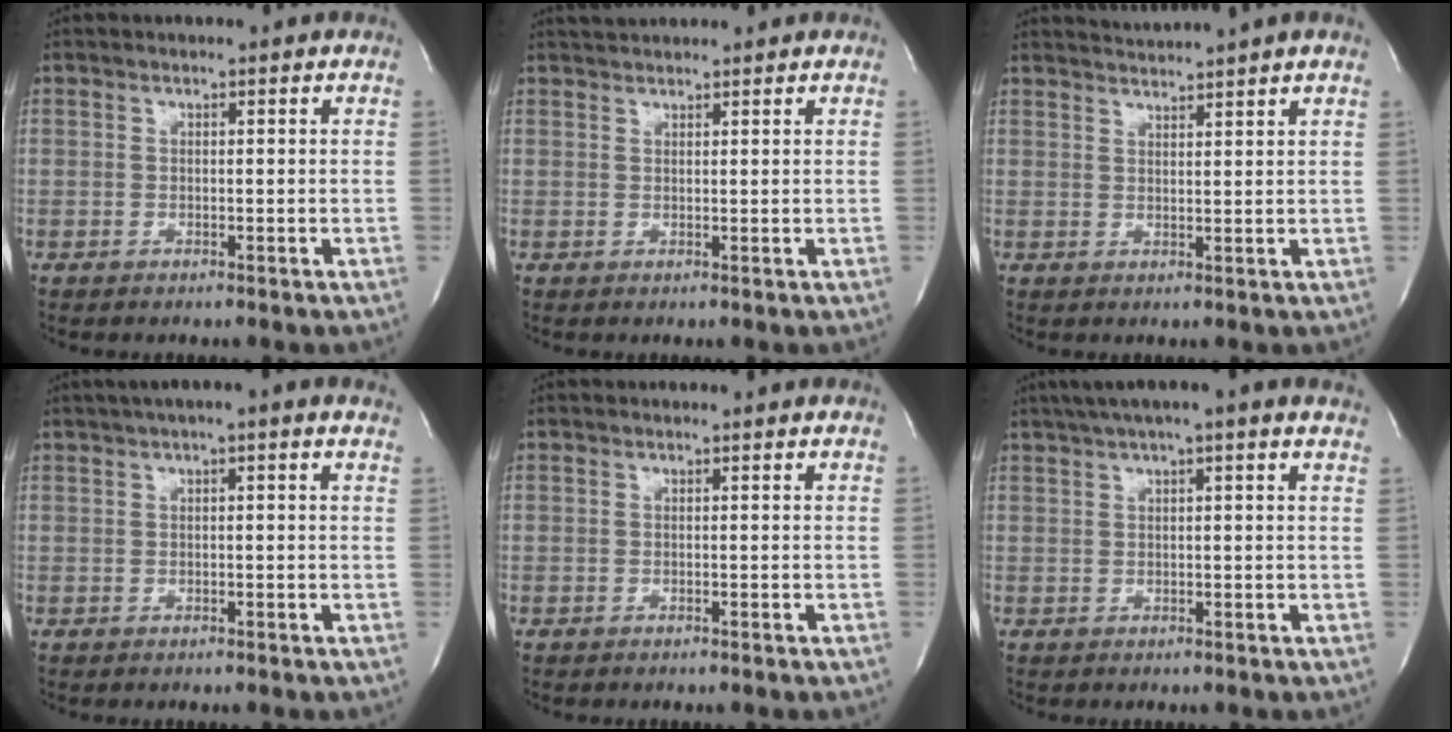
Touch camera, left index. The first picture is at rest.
{"total": 2.7, "force": [2.7, 0.1, 0.5], "torque": [-0.012, 0.021, 0.050]}
{"total": 4.0, "force": [3.6, -1.7, 0.6], "torque": [-0.010, -0.003, 0.059]}
{"total": 5.0, "force": [3.0, 0.4, 4.0], "torque": [-0.064, 0.029, 0.041]}
{"total": 0.0}
{"total": 8.7, "force": [6.3, 0.4, 6.1], "torque": [-0.102, 0.038, 0.084]}